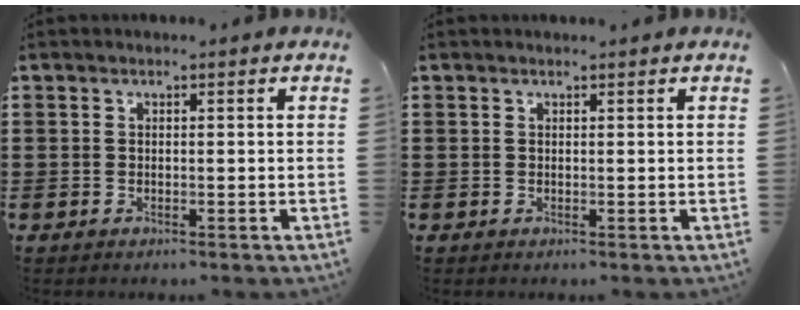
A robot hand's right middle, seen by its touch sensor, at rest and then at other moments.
{"total": 0.0}